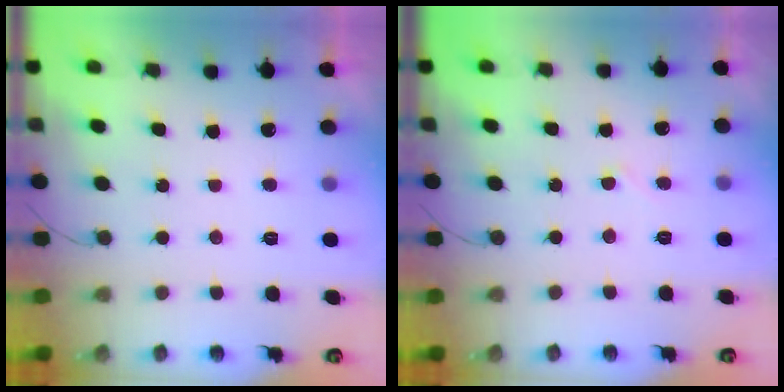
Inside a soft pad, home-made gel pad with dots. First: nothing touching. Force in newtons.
{"total": 2.8, "press": 2.8, "slide": 0.2}